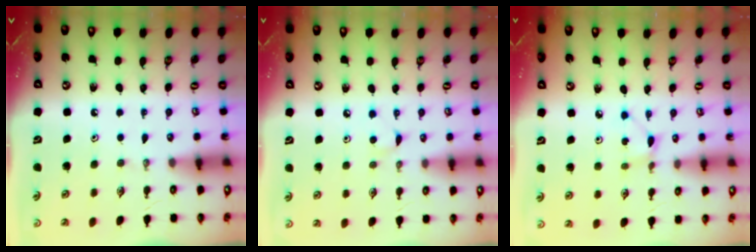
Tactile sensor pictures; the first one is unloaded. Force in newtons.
{"total": 3.9, "press": 3.9, "slide": 0.5}
{"total": 2.2, "press": 2.1, "slide": 0.3}